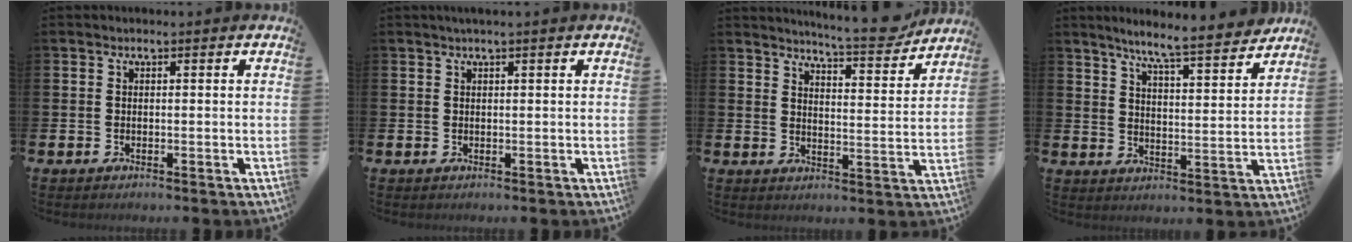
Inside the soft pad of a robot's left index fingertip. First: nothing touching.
{"total": 1.0, "force": [0.8, -0.1, 0.6], "torque": [-0.016, 0.005, 0.015]}
{"total": 6.2, "force": [6.0, 0.1, 1.4], "torque": [-0.021, -0.040, 0.104]}
{"total": 7.7, "force": [7.1, 0.0, 2.9], "torque": [-0.068, -0.052, 0.119]}